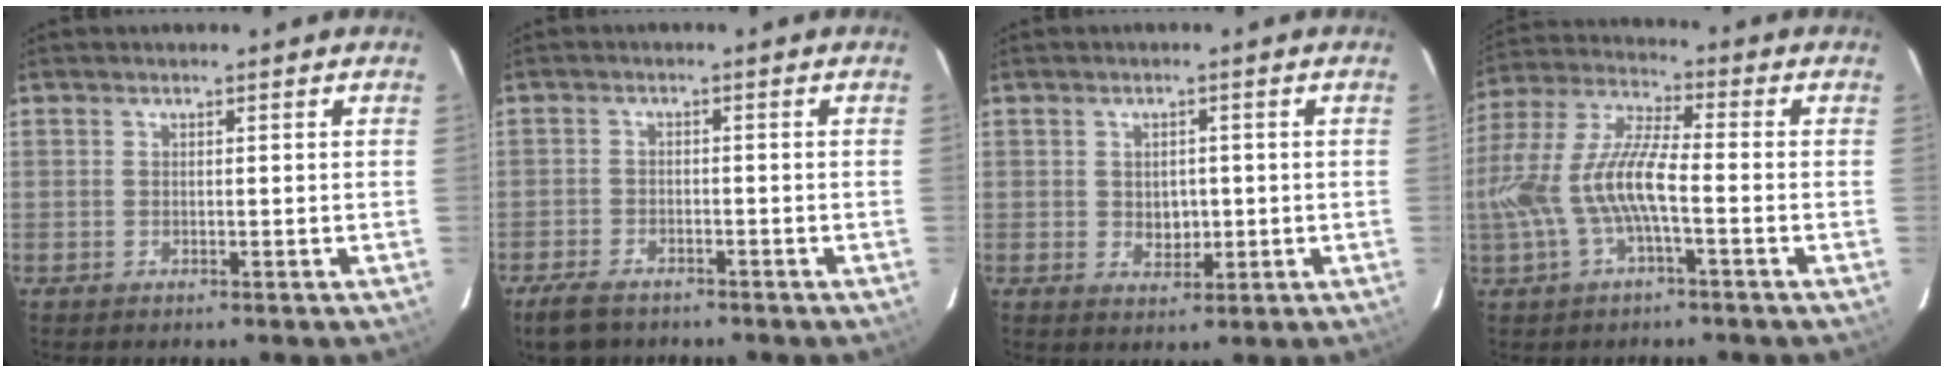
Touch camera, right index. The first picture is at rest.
{"total": 6.3, "force": [-4.9, 3.0, 2.5], "torque": [-0.075, -0.006, -0.085]}
{"total": 3.7, "force": [-0.1, 3.0, 2.2], "torque": [-0.035, 0.002, 0.004]}
{"total": 13.6, "force": [-3.2, 3.4, 12.8], "torque": [-0.264, 0.002, -0.058]}